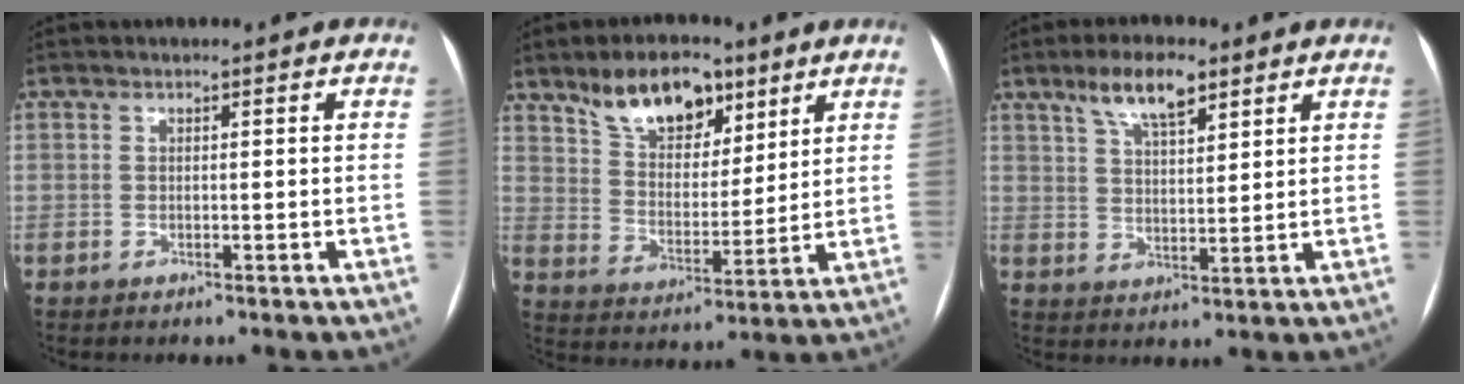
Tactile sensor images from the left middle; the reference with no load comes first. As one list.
[{"total": 11.3, "force": [7.5, 5.6, 6.4], "torque": [-0.112, 0.014, 0.137]}, {"total": 7.5, "force": [4.9, 2.2, 5.2], "torque": [-0.099, 0.010, 0.090]}]